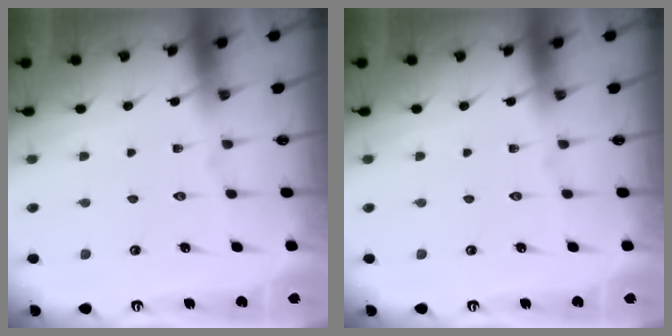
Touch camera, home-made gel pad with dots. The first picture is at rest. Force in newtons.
{"total": 0.0}